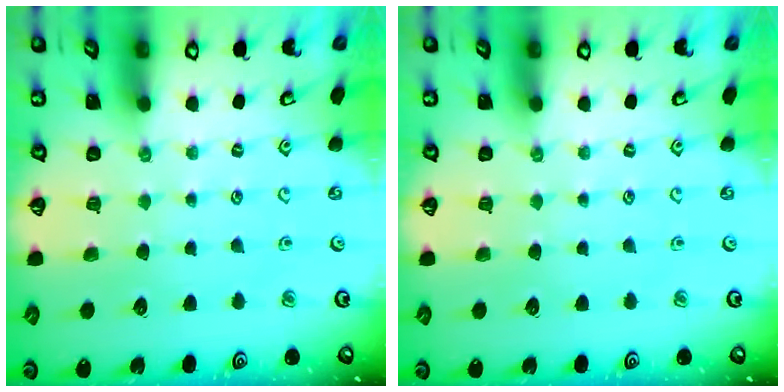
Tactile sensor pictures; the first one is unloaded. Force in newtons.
{"total": 0.0}